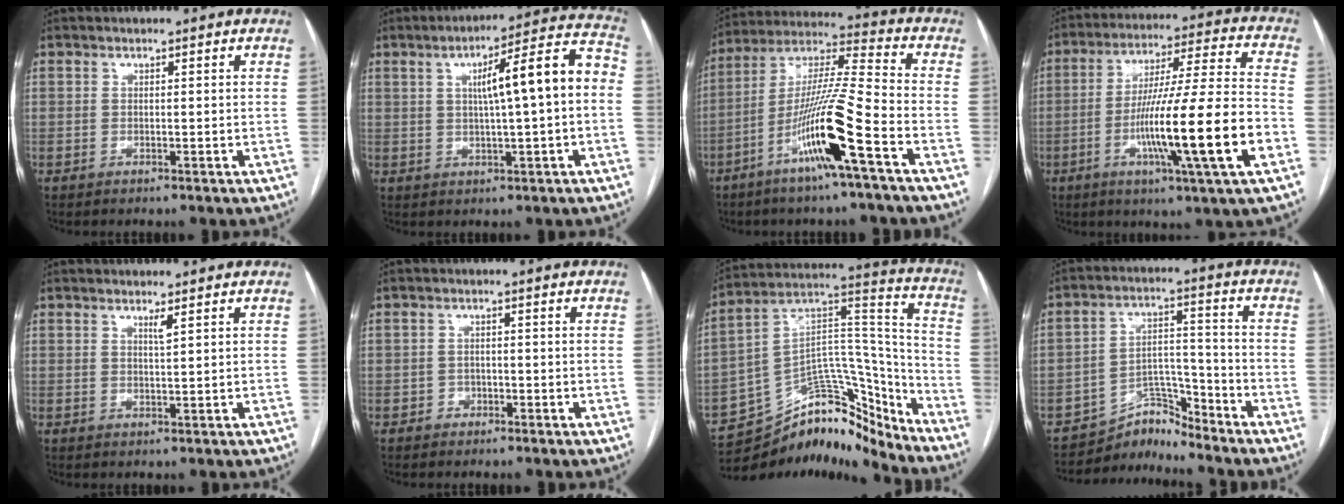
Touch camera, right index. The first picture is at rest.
{"total": 12.3, "force": [1.0, 1.2, 12.2], "torque": [-0.172, 0.035, 0.013]}
{"total": 15.1, "force": [-6.9, -0.5, 13.4], "torque": [-0.265, -0.005, -0.131]}
{"total": 19.3, "force": [-5.9, -0.5, 18.4], "torque": [-0.306, -0.010, -0.102]}
{"total": 1.3, "force": [0.8, -0.2, 1.0], "torque": [-0.022, -0.008, 0.015]}
{"total": 1.6, "force": [-0.9, 1.3, 0.2], "torque": [0.000, 0.006, -0.020]}
{"total": 17.7, "force": [-15.9, 5.8, 5.3], "torque": [-0.068, 0.084, -0.255]}
{"total": 6.0, "force": [-5.8, 1.2, -0.9], "torque": [0.026, 0.038, -0.100]}